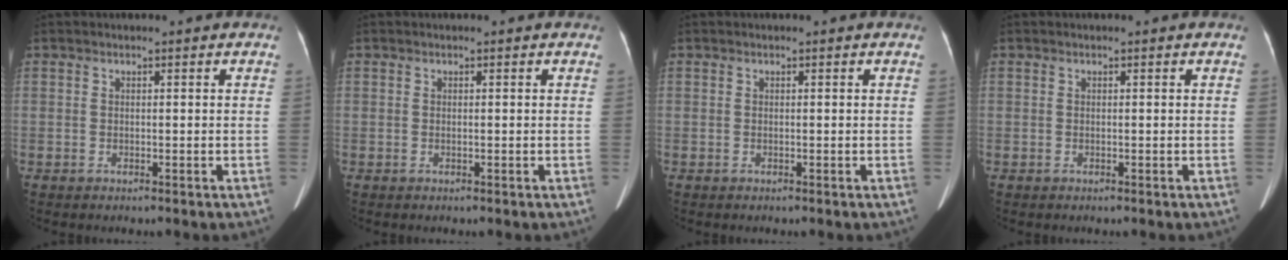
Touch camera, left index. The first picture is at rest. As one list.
[{"total": 0.0}, {"total": 0.0}, {"total": 0.0}]